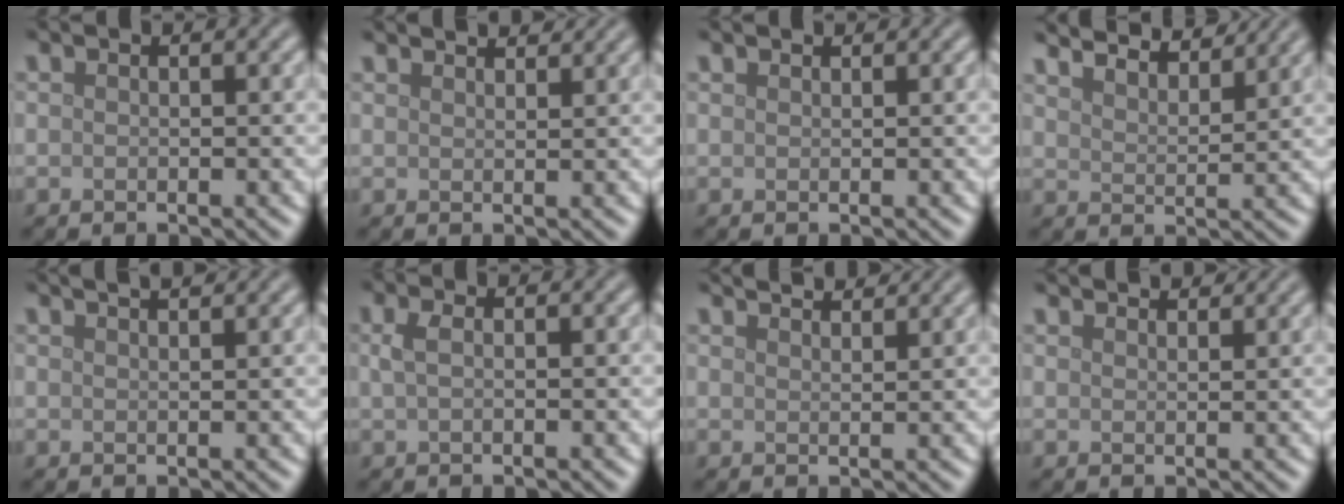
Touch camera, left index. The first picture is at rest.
{"total": 3.6, "force": [3.3, 0.8, 1.3], "torque": [-0.007, 0.010, 0.025]}
{"total": 0.9, "force": [0.8, 0.0, 0.1], "torque": [-0.004, -0.002, 0.012]}
{"total": 8.1, "force": [7.3, 1.7, 3.1], "torque": [-0.039, 0.015, 0.084]}
{"total": 3.8, "force": [2.8, 1.4, 2.2], "torque": [-0.004, 0.023, 0.005]}
{"total": 1.3, "force": [0.3, 0.5, 1.1], "torque": [-0.026, 0.004, 0.004]}
{"total": 3.9, "force": [3.6, 0.8, 1.5], "torque": [-0.005, 0.013, 0.030]}
{"total": 3.8, "force": [3.5, 0.6, 1.1], "torque": [-0.011, 0.005, 0.034]}